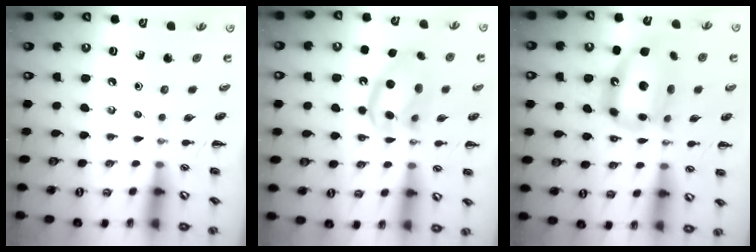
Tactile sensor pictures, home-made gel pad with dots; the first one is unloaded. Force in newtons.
{"total": 14.5, "press": 14.3, "slide": 2.2}
{"total": 15.6, "press": 15.1, "slide": 3.9}